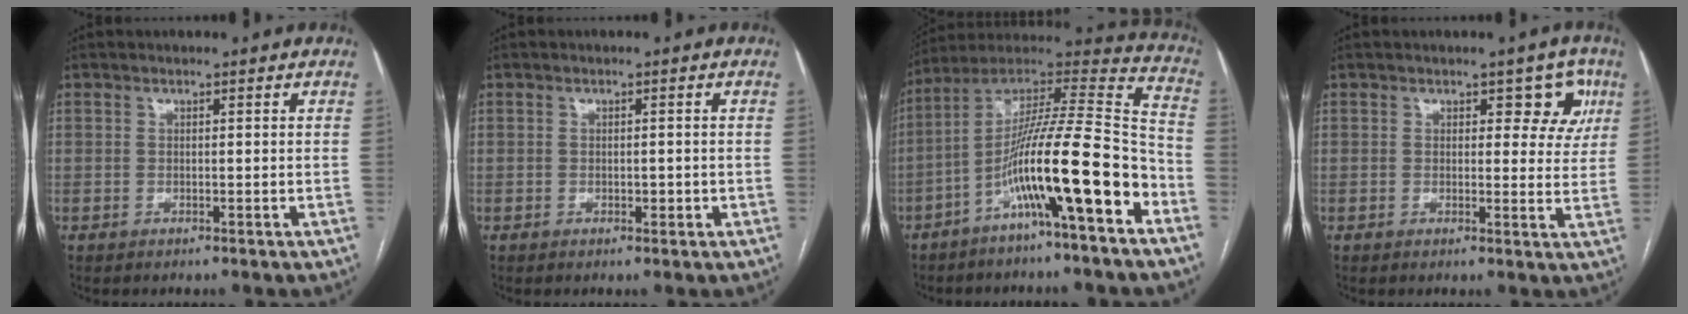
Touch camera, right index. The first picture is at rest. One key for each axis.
{"total": 1.0, "fx": -0.3, "fy": 0.6, "fz": 0.8, "tx": -0.013, "ty": 0.001, "tz": -0.002}
{"total": 18.8, "fx": -8.2, "fy": 0.9, "fz": 16.9, "tx": -0.291, "ty": 0.012, "tz": -0.141}
{"total": 5.1, "fx": 2.2, "fy": 2.9, "fz": 3.5, "tx": -0.018, "ty": 0.010, "tz": 0.020}